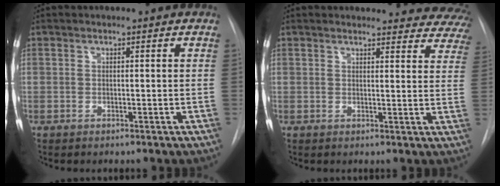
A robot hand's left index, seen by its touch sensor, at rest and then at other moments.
{"total": 18.1, "force": [17.1, 5.0, 3.3], "torque": [-0.020, -0.061, 0.162]}